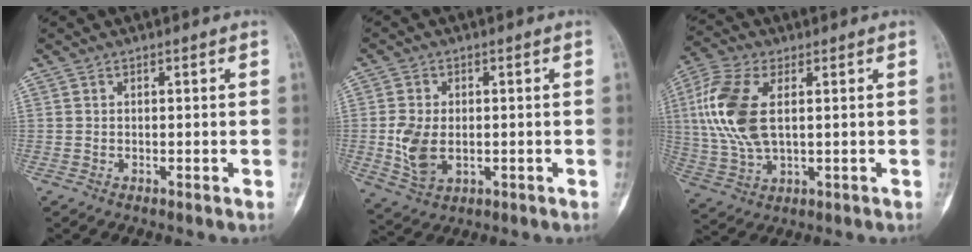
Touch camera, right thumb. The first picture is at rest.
{"total": 7.8, "force": [-0.6, 5.1, 5.8], "torque": [-0.113, -0.002, -0.001]}
{"total": 13.6, "force": [2.5, 7.0, 11.4], "torque": [-0.261, 0.002, 0.051]}